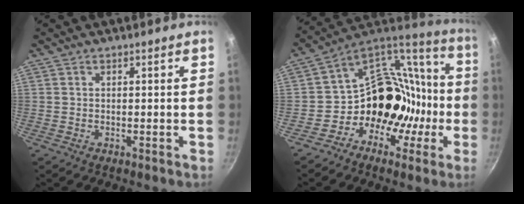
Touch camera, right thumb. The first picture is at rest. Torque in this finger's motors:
{"motor_torque": [1.24, 1.12, 0.77, -0.08, 0.08]}